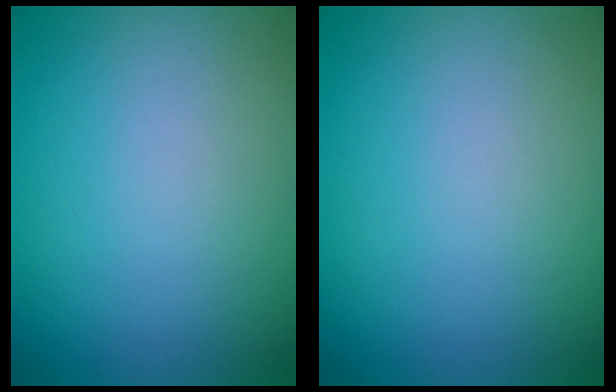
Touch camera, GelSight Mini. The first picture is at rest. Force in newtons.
{"total": 0.0}